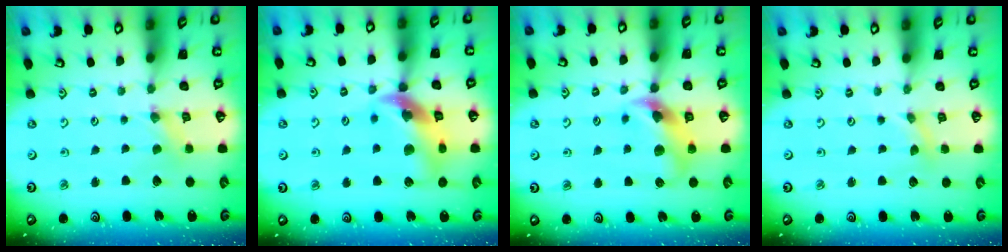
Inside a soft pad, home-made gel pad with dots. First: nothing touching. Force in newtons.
{"total": 15.3, "press": 15.2, "slide": 2.1}
{"total": 10.0, "press": 9.9, "slide": 1.6}
{"total": 0.8, "press": 0.8, "slide": 0.0}